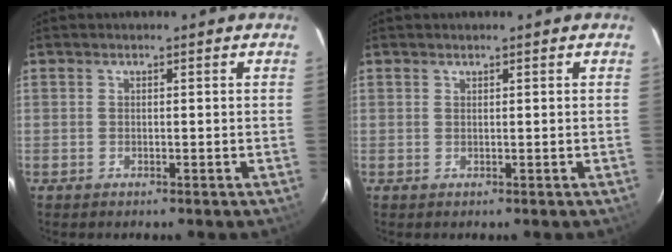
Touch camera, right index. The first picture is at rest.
{"total": 0.0}